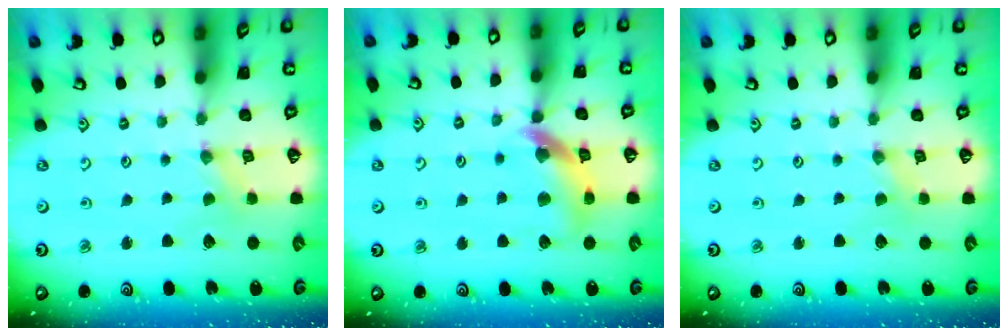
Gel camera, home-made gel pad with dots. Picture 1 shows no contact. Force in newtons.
{"total": 11.5, "press": 11.4, "slide": 1.5}
{"total": 0.0}